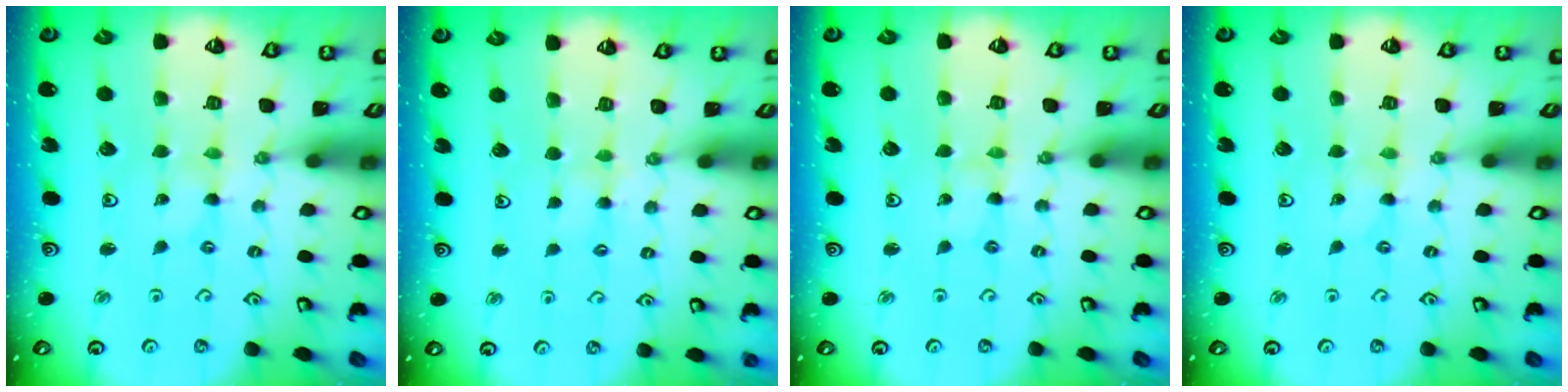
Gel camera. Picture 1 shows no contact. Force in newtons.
{"total": 3.5, "press": 3.4, "slide": 0.6}
{"total": 0.9, "press": 0.8, "slide": 0.1}
{"total": 0.0}